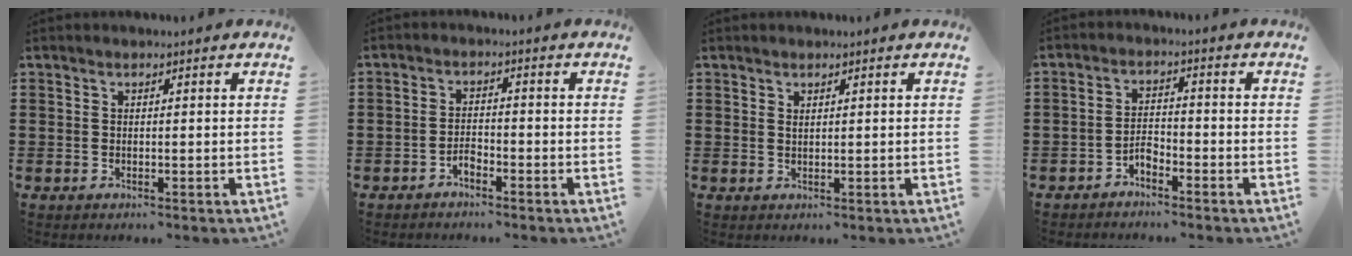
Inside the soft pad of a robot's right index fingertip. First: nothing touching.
{"total": 2.2, "force": [-1.8, 0.9, 0.9], "torque": [-0.023, 0.004, -0.037]}
{"total": 0.6, "force": [0.5, 0.2, 0.3], "torque": [-0.007, 0.001, 0.010]}
{"total": 2.7, "force": [-2.1, 1.1, 1.2], "torque": [-0.028, 0.009, -0.044]}